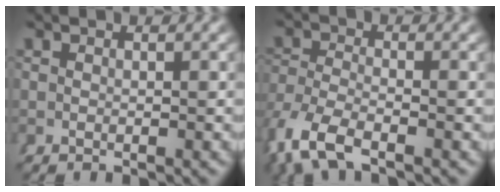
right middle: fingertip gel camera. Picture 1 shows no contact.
{"total": 4.3, "force": [-2.5, 2.2, 2.6], "torque": [-0.084, -0.031, -0.030]}